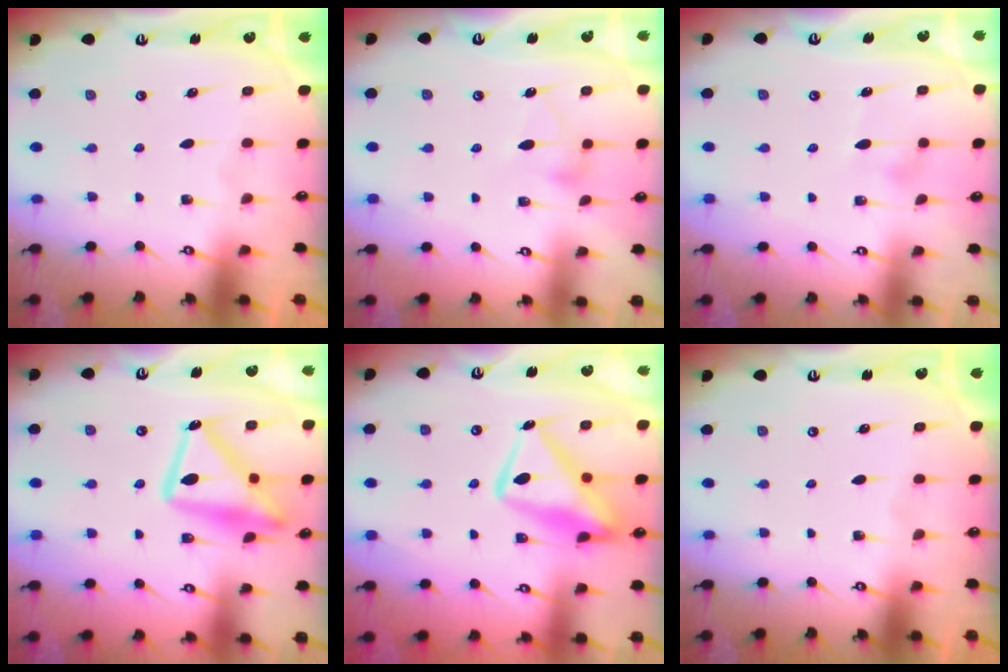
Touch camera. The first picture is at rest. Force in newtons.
{"total": 7.9, "press": 7.9, "slide": 0.5}
{"total": 7.4, "press": 7.4, "slide": 0.3}
{"total": 17.7, "press": 17.6, "slide": 1.3}
{"total": 15.6, "press": 15.5, "slide": 1.3}
{"total": 0.0}